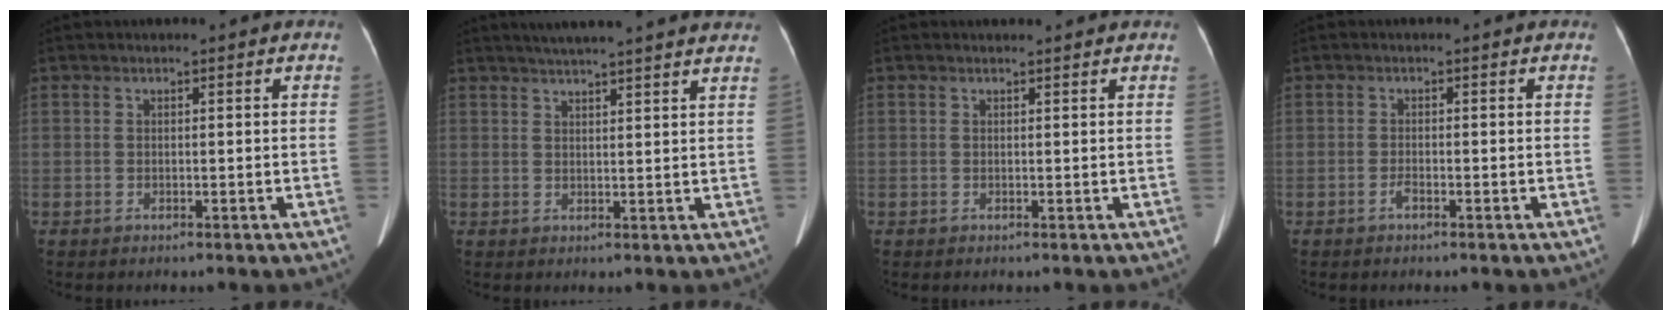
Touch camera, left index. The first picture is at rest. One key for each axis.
{"total": 15.3, "fx": 13.7, "fy": 0.3, "fz": 6.8, "tx": -0.108, "ty": 0.022, "tz": 0.170}
{"total": 1.3, "fx": 1.2, "fy": 0.3, "fz": 0.1, "tx": -0.013, "ty": 0.010, "tz": 0.013}
{"total": 1.2, "fx": -1.1, "fy": 0.1, "fz": 0.5, "tx": -0.014, "ty": -0.007, "tz": -0.016}